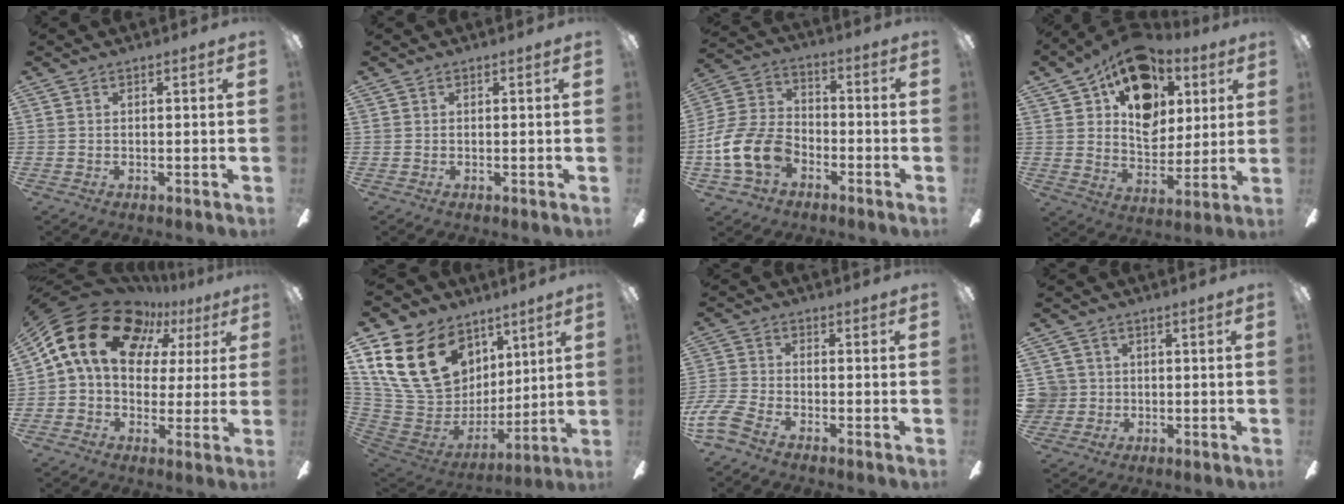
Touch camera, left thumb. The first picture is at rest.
{"total": 0.0}
{"total": 13.9, "force": [-6.3, 9.4, 8.0], "torque": [-0.187, 0.037, -0.119]}
{"total": 17.4, "force": [9.8, 11.5, 8.5], "torque": [-0.141, -0.042, 0.180]}
{"total": 18.5, "force": [8.5, 12.2, 11.0], "torque": [-0.218, -0.029, 0.154]}
{"total": 24.4, "force": [10.3, 17.6, 13.3], "torque": [-0.270, -0.045, 0.211]}
{"total": 6.8, "force": [-4.5, 2.8, 4.3], "torque": [-0.108, 0.005, -0.087]}
{"total": 5.1, "force": [0.6, 5.0, 0.7], "torque": [-0.030, 0.006, 0.015]}